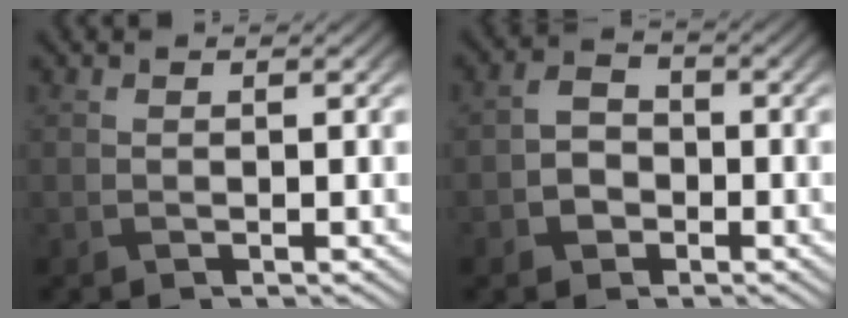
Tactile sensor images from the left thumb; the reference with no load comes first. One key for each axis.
{"total": 3.5, "fx": -1.3, "fy": 2.7, "fz": 1.7, "tx": -0.032, "ty": 0.002, "tz": -0.031}